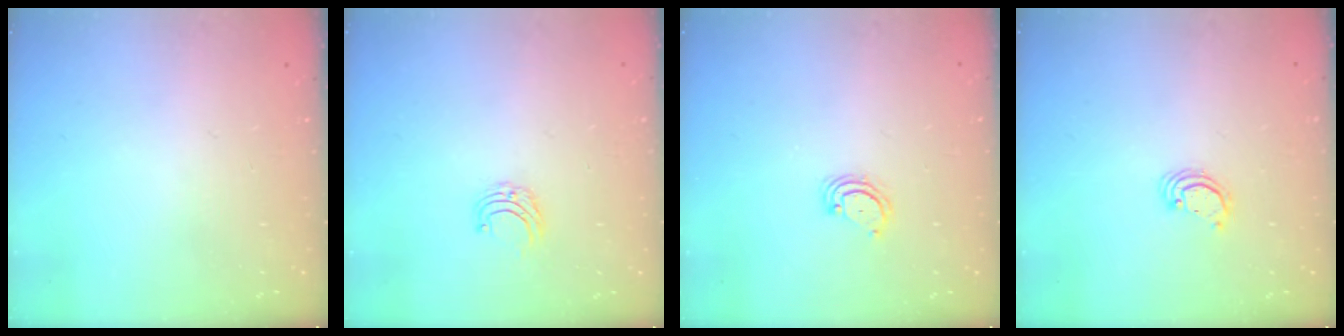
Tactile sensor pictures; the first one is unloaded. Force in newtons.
{"total": 4.9, "press": 4.8, "slide": 0.5}
{"total": 3.5, "press": 3.4, "slide": 0.4}
{"total": 2.2, "press": 2.2, "slide": 0.2}